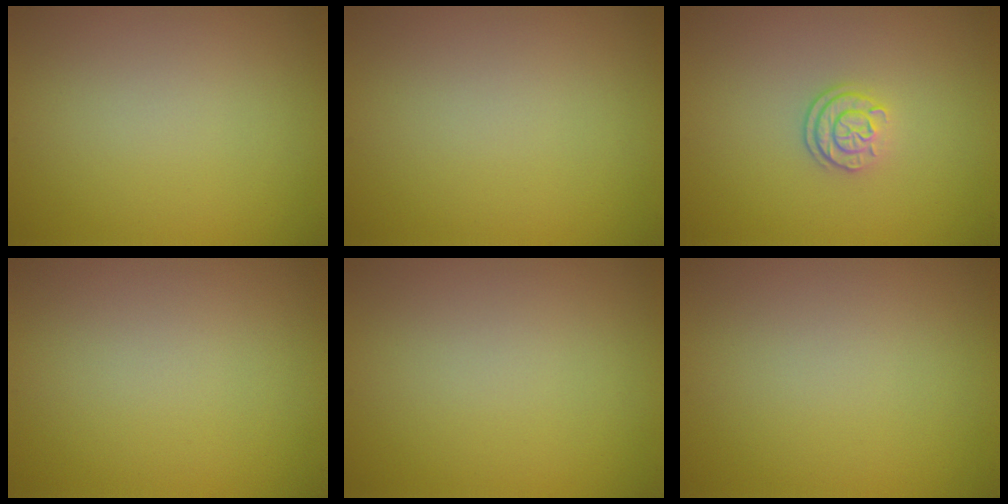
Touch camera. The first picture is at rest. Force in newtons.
{"total": 0.0}
{"total": 2.2, "press": 1.7, "slide": 1.4}
{"total": 0.0}
{"total": 0.0}
{"total": 0.0}